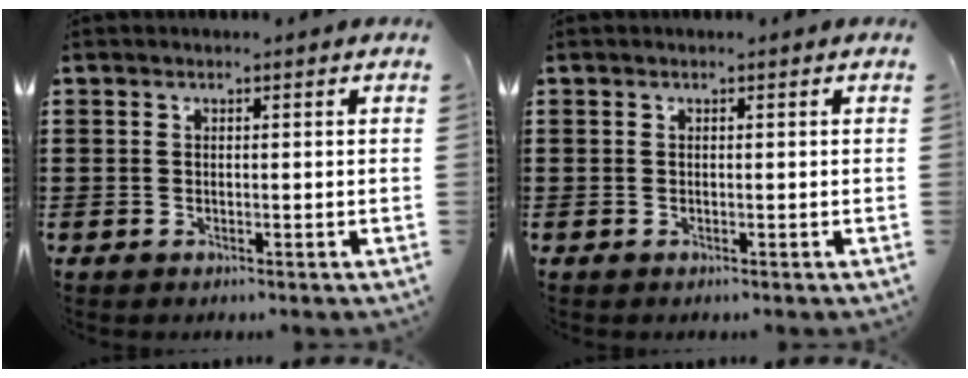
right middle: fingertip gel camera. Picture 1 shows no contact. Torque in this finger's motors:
{"motor_torque": [-0.21, -0.23, -0.01, -0.01]}